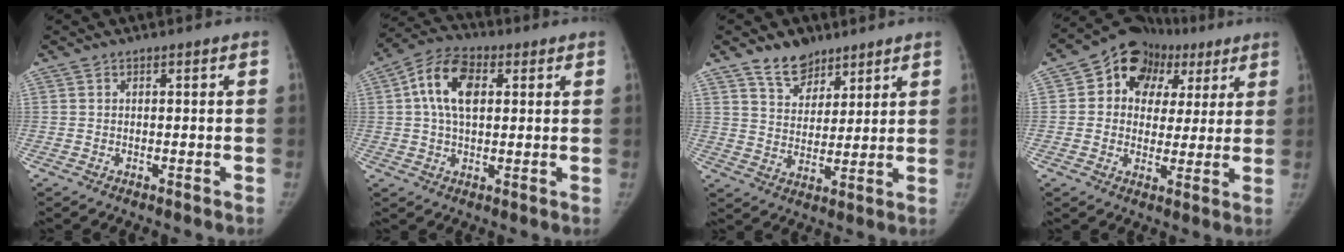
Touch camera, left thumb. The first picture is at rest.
{"total": 10.4, "force": [2.5, 6.3, 8.0], "torque": [-0.140, 0.015, 0.037]}
{"total": 8.1, "force": [5.9, 4.9, 2.6], "torque": [-0.013, -0.041, 0.107]}
{"total": 15.0, "force": [5.5, 11.8, 7.4], "torque": [-0.055, 0.020, 0.081]}